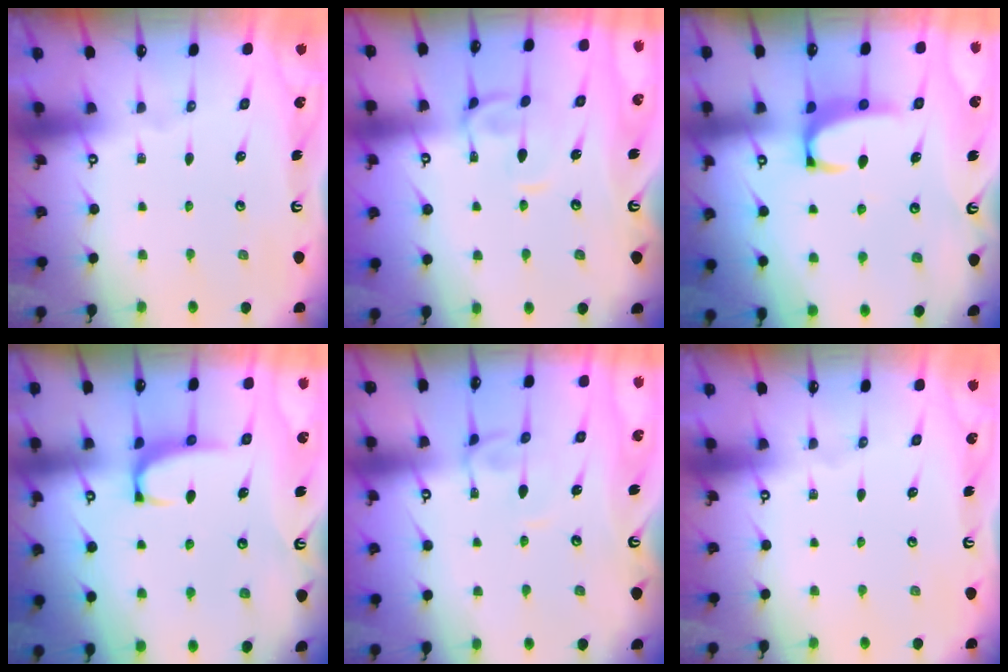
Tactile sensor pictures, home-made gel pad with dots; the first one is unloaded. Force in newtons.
{"total": 1.0, "press": 0.8, "slide": 0.6}
{"total": 2.5, "press": 2.4, "slide": 0.7}
{"total": 1.4, "press": 1.2, "slide": 0.7}
{"total": 2.7, "press": 2.7, "slide": 0.2}
{"total": 0.0}